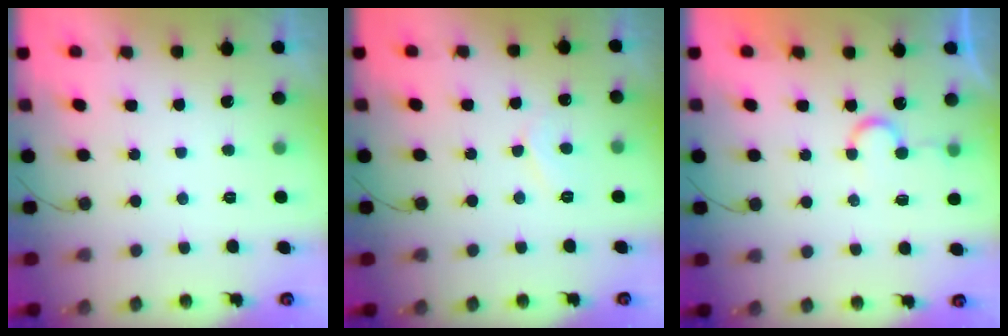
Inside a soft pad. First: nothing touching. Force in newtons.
{"total": 5.2, "press": 5.2, "slide": 0.6}
{"total": 6.2, "press": 6.2, "slide": 0.5}